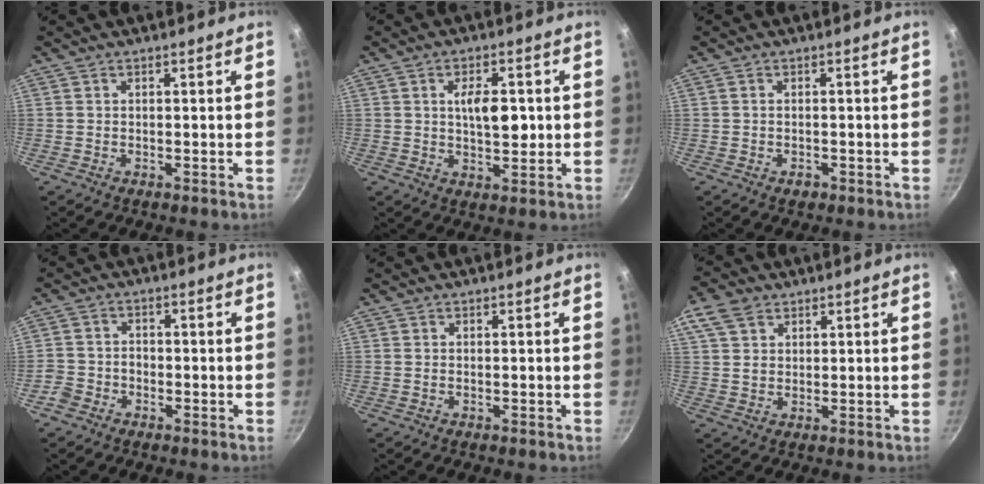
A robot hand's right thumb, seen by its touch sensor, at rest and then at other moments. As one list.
[{"total": 7.4, "force": [0.8, 3.7, 6.3], "torque": [-0.083, -0.003, 0.011]}, {"total": 1.4, "force": [-0.7, 0.9, 0.8], "torque": [-0.013, 0.005, -0.008]}, {"total": 3.8, "force": [-2.4, 2.7, 1.1], "torque": [-0.011, 0.033, -0.048]}, {"total": 0.0}, {"total": 6.8, "force": [3.5, 4.7, 3.5], "torque": [-0.057, -0.001, 0.062]}]